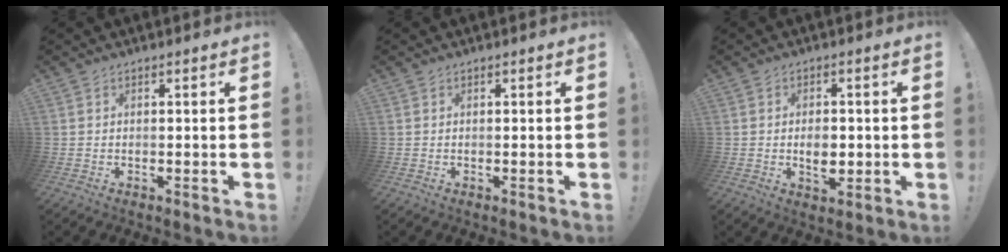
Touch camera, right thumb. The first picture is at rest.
{"total": 0.0}
{"total": 5.4, "force": [-0.7, 3.5, 4.0], "torque": [-0.045, -0.005, -0.015]}